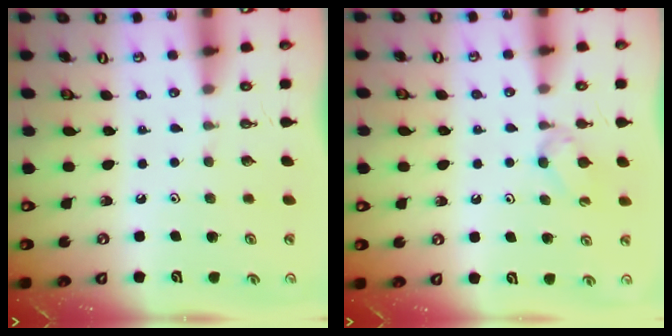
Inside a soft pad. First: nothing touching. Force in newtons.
{"total": 4.3, "press": 4.3, "slide": 0.7}